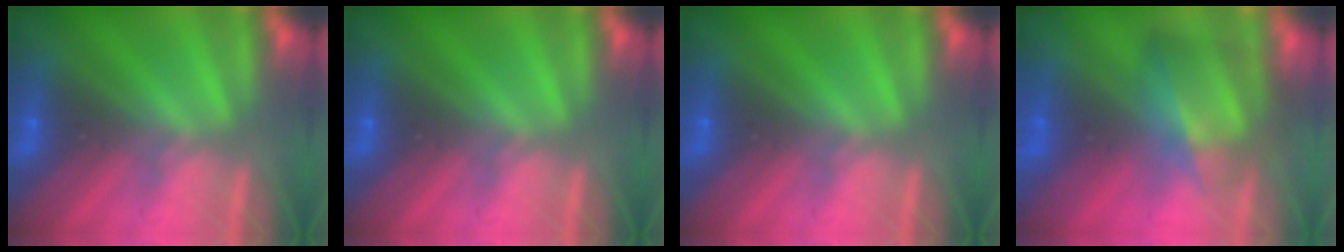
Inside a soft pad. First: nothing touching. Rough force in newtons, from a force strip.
{"total": 0.0}
{"total": 0.0}
{"total": 4.8}